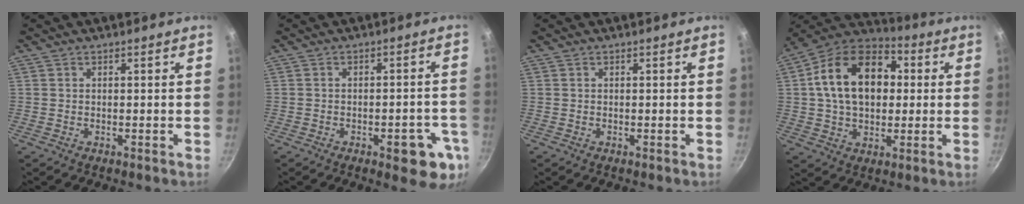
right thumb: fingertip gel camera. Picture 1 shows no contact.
{"total": 9.4, "force": [-3.7, 3.8, 7.8], "torque": [-0.066, 0.016, -0.040]}
{"total": 0.0}
{"total": 18.8, "force": [2.8, 12.9, 13.4], "torque": [-0.197, 0.028, 0.031]}